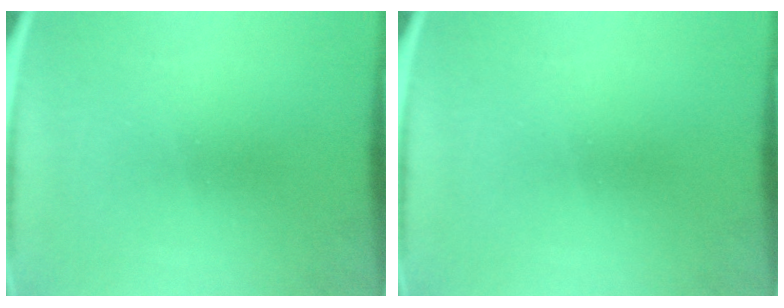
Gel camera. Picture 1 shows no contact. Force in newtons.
{"total": 0.0}